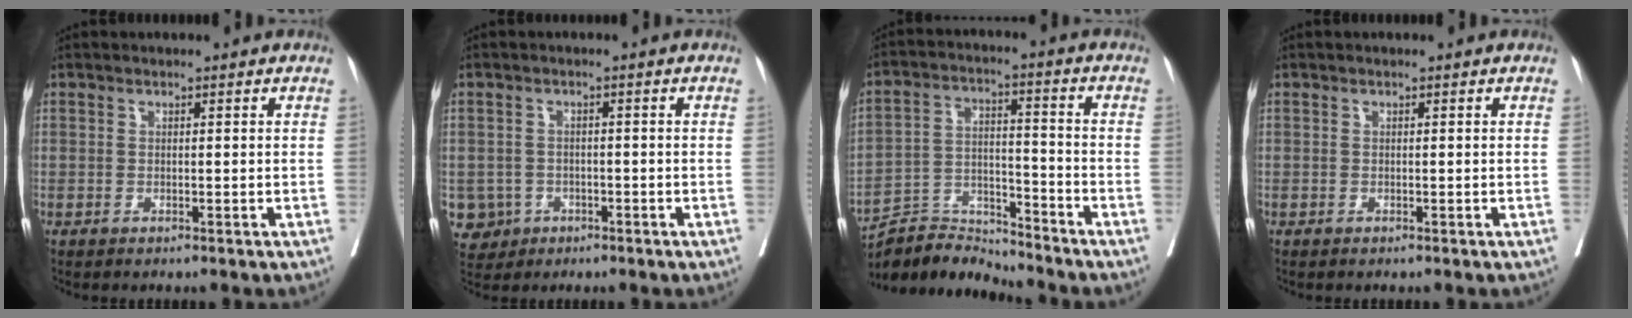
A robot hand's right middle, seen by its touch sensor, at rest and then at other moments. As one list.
[{"total": 5.1, "force": [-1.7, 4.8, 0.3], "torque": [-0.009, 0.010, -0.021]}, {"total": 8.9, "force": [-8.8, 0.2, -0.7], "torque": [0.014, 0.030, -0.163]}, {"total": 0.0}]